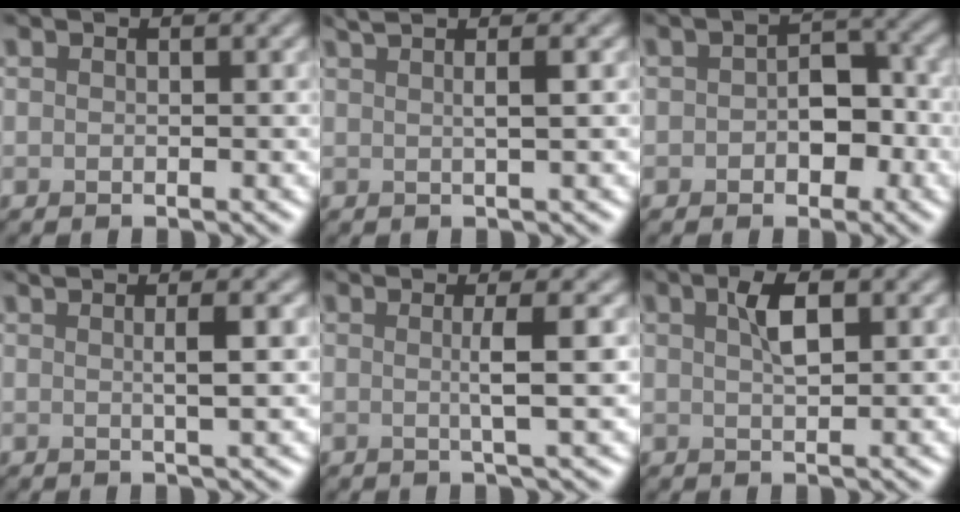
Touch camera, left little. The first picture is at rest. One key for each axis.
{"total": 2.9, "fx": 1.4, "fy": 0.9, "fz": 2.4, "tx": -0.027, "ty": 0.008, "tz": 0.000}
{"total": 3.9, "fx": -0.8, "fy": 2.6, "fz": 2.8, "tx": -0.032, "ty": 0.002, "tz": -0.014}
{"total": 2.7, "fx": 0.6, "fy": 0.7, "fz": 2.5, "tx": -0.035, "ty": 0.007, "tz": 0.002}
{"total": 2.9, "fx": 0.1, "fy": 0.5, "fz": 2.8, "tx": -0.048, "ty": 0.001, "tz": -0.007}
{"total": 2.3, "fx": 0.9, "fy": 0.7, "fz": 1.9, "tx": -0.037, "ty": 0.005, "tz": 0.017}